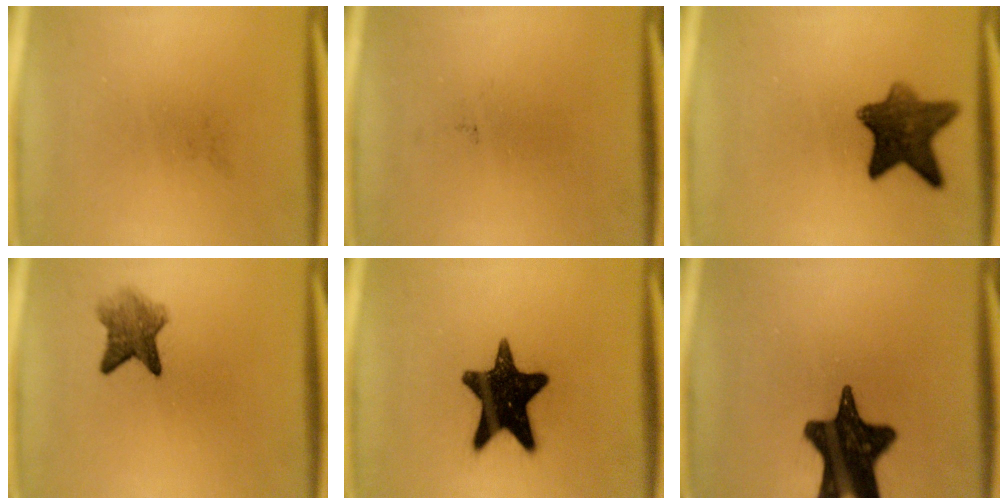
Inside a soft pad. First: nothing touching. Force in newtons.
{"total": 0.0}
{"total": 9.3}
{"total": 4.7}
{"total": 16.5}
{"total": 17.4}